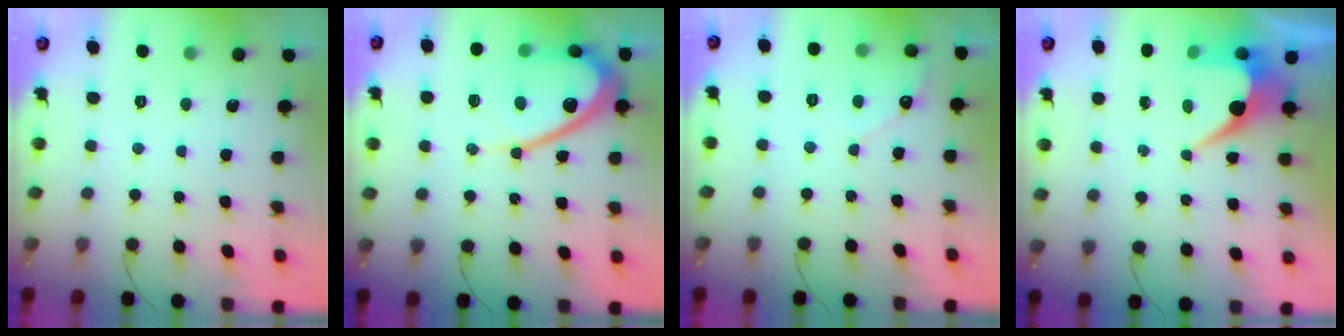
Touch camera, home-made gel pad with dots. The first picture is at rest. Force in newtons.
{"total": 12.5, "press": 12.5, "slide": 1.1}
{"total": 3.5, "press": 3.5, "slide": 0.3}
{"total": 6.7, "press": 6.7, "slide": 0.3}